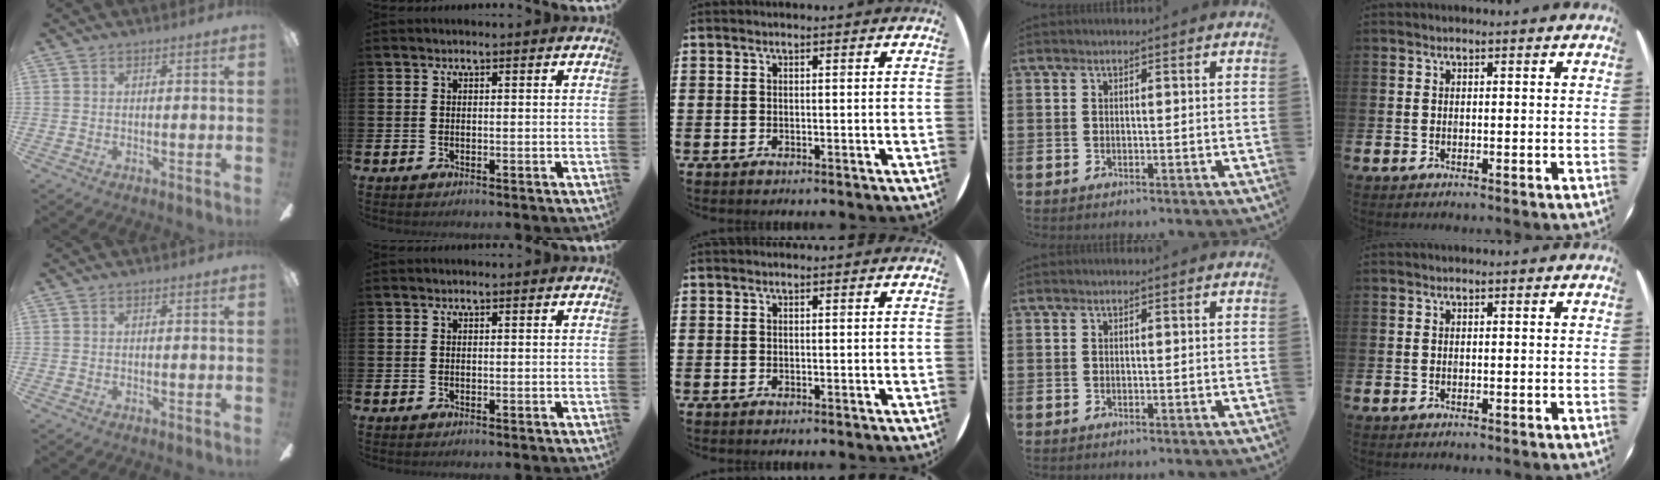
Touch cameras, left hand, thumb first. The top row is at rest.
{}